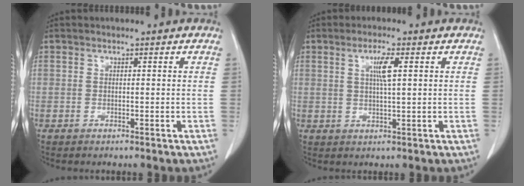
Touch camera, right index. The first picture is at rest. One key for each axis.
{"total": 3.8, "fx": 1.2, "fy": 0.1, "fz": 3.6, "tx": -0.066, "ty": 0.000, "tz": 0.021}